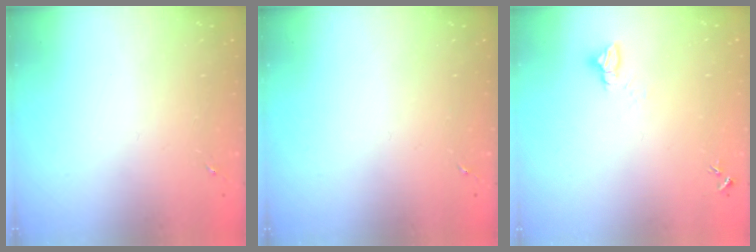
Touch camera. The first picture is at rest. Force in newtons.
{"total": 0.0}
{"total": 2.8, "press": 2.8, "slide": 0.1}